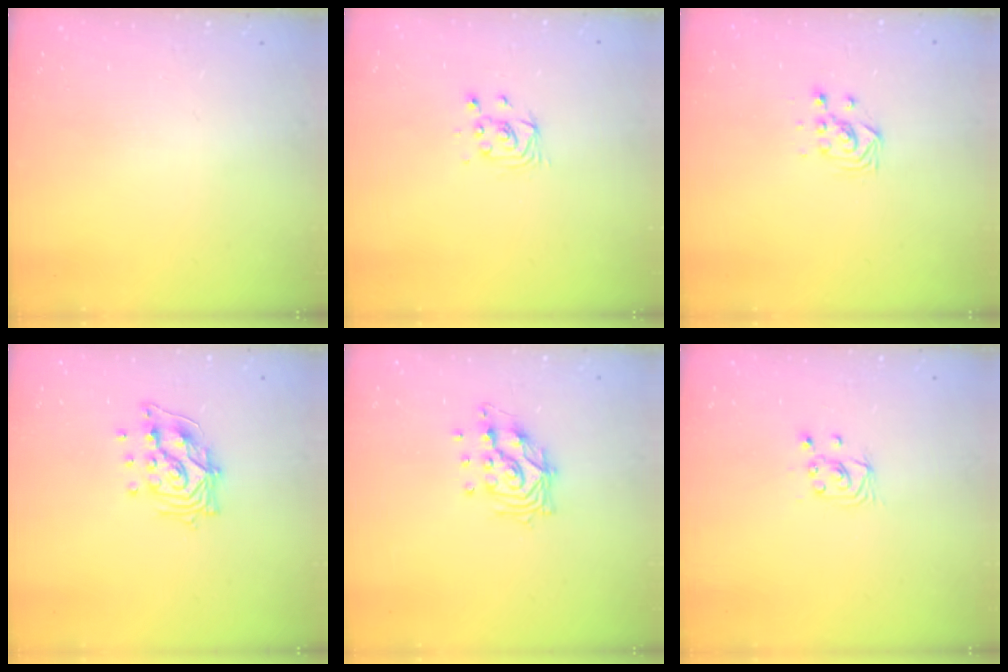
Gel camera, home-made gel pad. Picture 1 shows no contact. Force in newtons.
{"total": 3.3, "press": 3.3, "slide": 0.3}
{"total": 3.5, "press": 3.5, "slide": 0.2}
{"total": 12.0, "press": 12.0, "slide": 1.1}
{"total": 10.8, "press": 10.8, "slide": 0.7}
{"total": 3.0, "press": 3.0, "slide": 0.3}